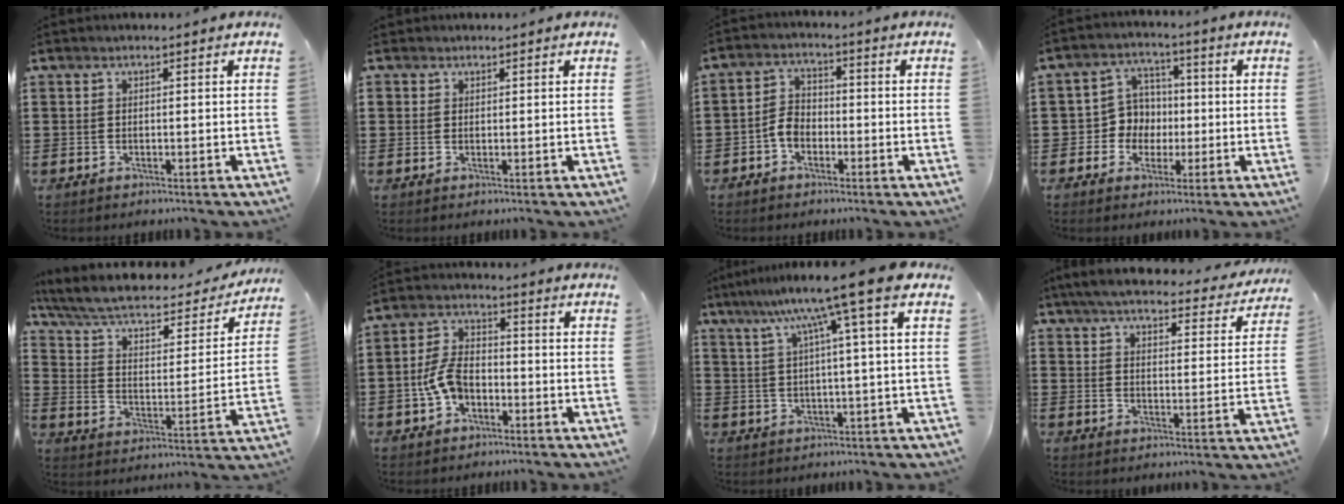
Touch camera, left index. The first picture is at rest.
{"total": 1.2, "force": [0.9, 0.9, 0.1], "torque": [-0.005, 0.006, 0.017]}
{"total": 3.5, "force": [-1.8, 2.4, 1.9], "torque": [-0.054, 0.003, -0.040]}
{"total": 6.1, "force": [-0.6, 5.9, 1.6], "torque": [-0.053, 0.015, -0.010]}
{"total": 6.7, "force": [5.2, 1.9, 3.8], "torque": [-0.095, -0.036, 0.086]}
{"total": 6.3, "force": [-2.2, 3.8, 4.5], "torque": [-0.114, 0.003, -0.050]}
{"total": 10.3, "force": [5.2, -1.5, 8.8], "torque": [-0.180, -0.006, 0.080]}
{"total": 5.5, "force": [5.1, 0.3, 1.8], "torque": [-0.058, -0.030, 0.087]}